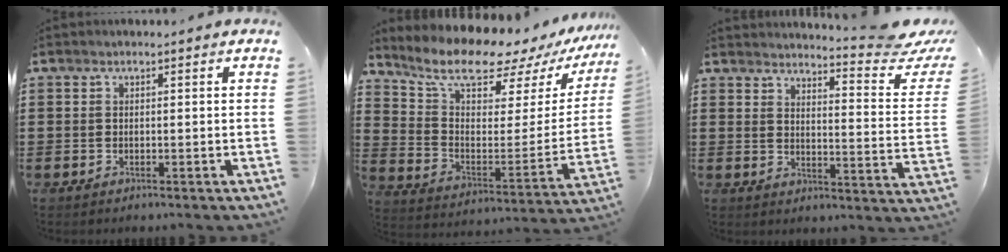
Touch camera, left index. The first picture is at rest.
{"total": 10.9, "force": [9.4, 2.8, 4.8], "torque": [-0.109, -0.072, 0.153]}
{"total": 5.8, "force": [5.1, -0.3, 2.8], "torque": [-0.046, -0.049, 0.077]}